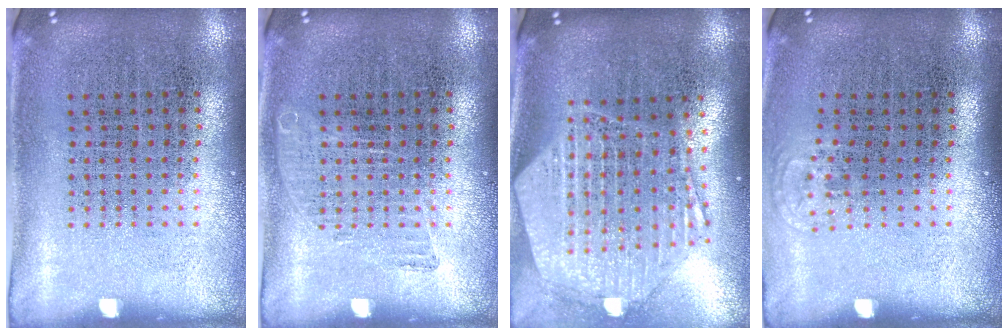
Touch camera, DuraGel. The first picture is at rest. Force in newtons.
{"total": 0.8, "press": 0.8, "slide": 0.1}
{"total": 2.9, "press": 2.3, "slide": 1.7}
{"total": 0.6, "press": 0.5, "slide": 0.3}